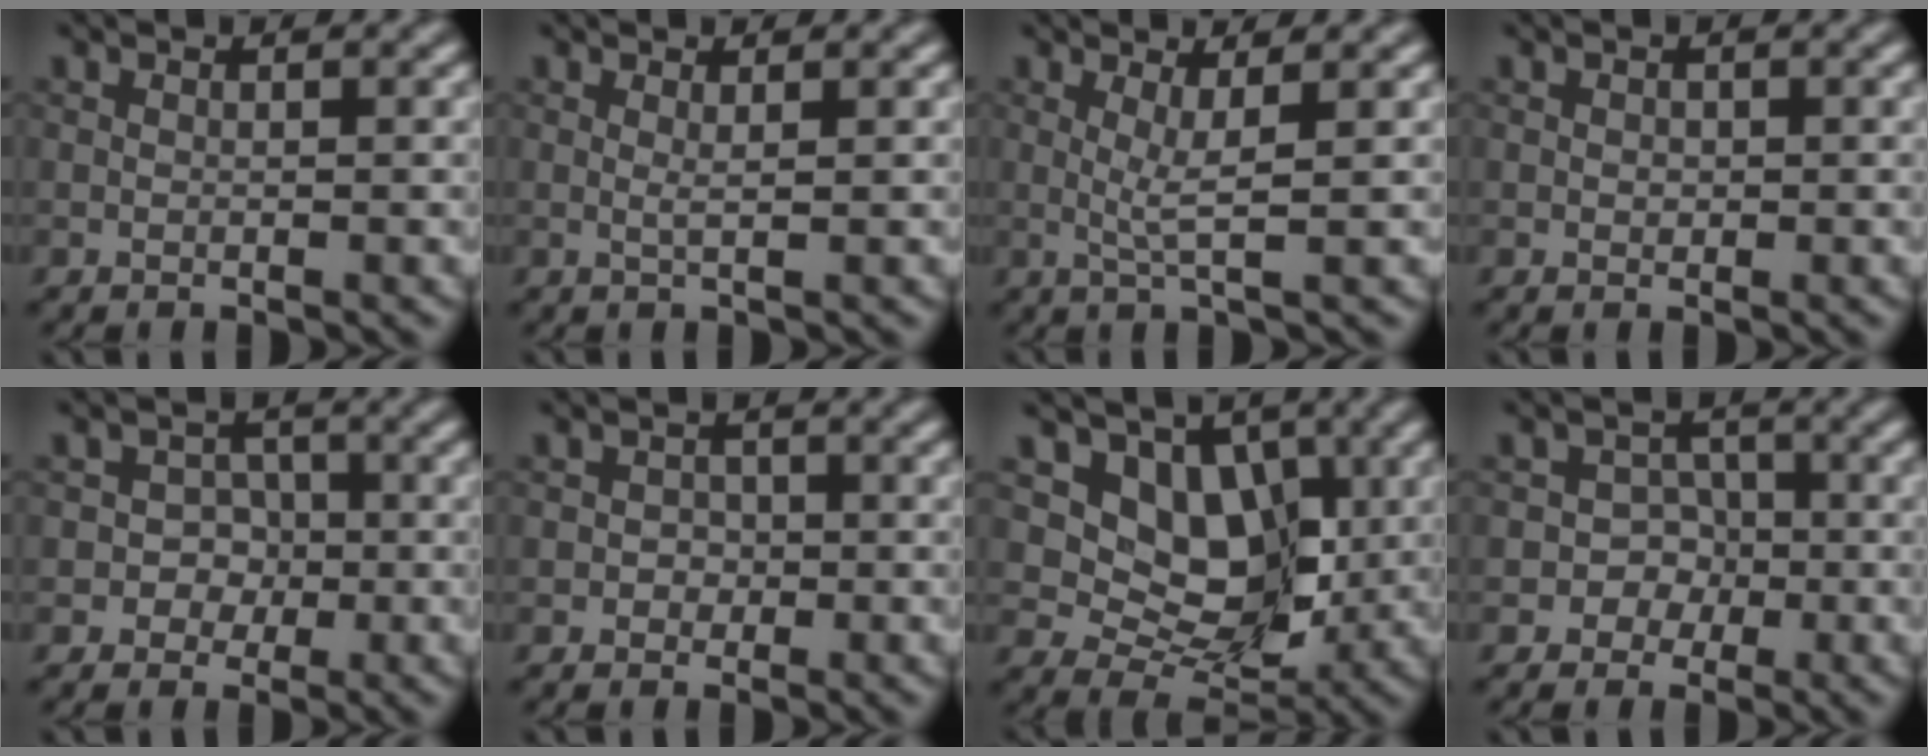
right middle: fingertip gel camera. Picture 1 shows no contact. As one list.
[{"total": 0.8, "force": [0.2, 0.1, 0.8], "torque": [-0.014, -0.002, 0.002]}, {"total": 2.2, "force": [0.4, 0.2, 2.1], "torque": [-0.047, -0.005, 0.005]}, {"total": 0.5, "force": [0.1, 0.5, 0.2], "torque": [-0.001, -0.003, 0.000]}, {"total": 3.1, "force": [-0.7, 2.9, 0.7], "torque": [0.015, 0.010, -0.032]}, {"total": 1.3, "force": [-0.3, 1.2, 0.3], "torque": [0.017, 0.001, -0.010]}, {"total": 7.2, "force": [1.8, 5.6, 4.2], "torque": [-0.059, -0.012, 0.018]}, {"total": 3.5, "force": [-1.2, 3.3, 0.6], "torque": [0.027, 0.013, -0.039]}]